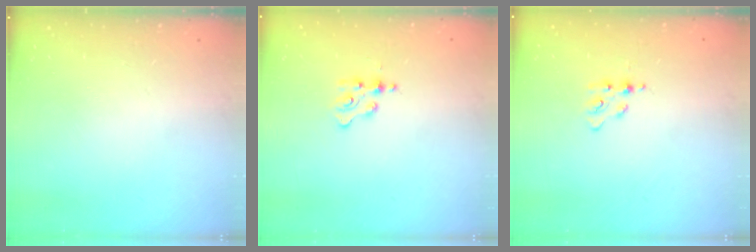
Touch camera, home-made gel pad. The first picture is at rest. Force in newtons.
{"total": 2.1, "press": 2.1, "slide": 0.4}
{"total": 3.9, "press": 3.9, "slide": 0.5}